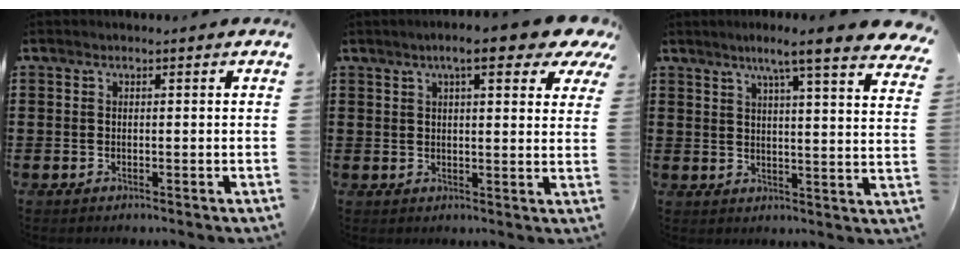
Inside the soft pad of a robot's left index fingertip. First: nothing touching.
{"total": 7.9, "force": [5.4, 1.6, 5.5], "torque": [-0.090, -0.009, 0.087]}
{"total": 6.6, "force": [5.2, -0.9, 4.1], "torque": [-0.089, -0.027, 0.081]}